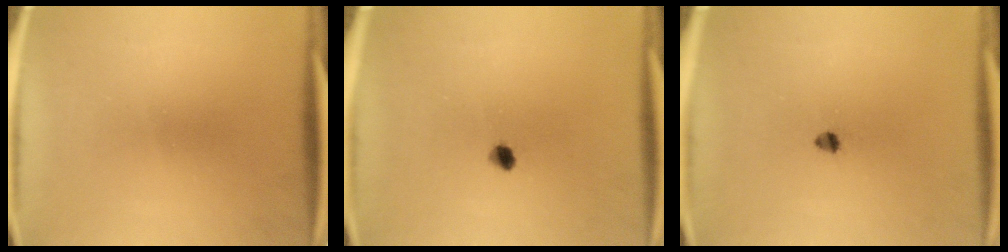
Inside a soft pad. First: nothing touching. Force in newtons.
{"total": 1.9}
{"total": 1.4}